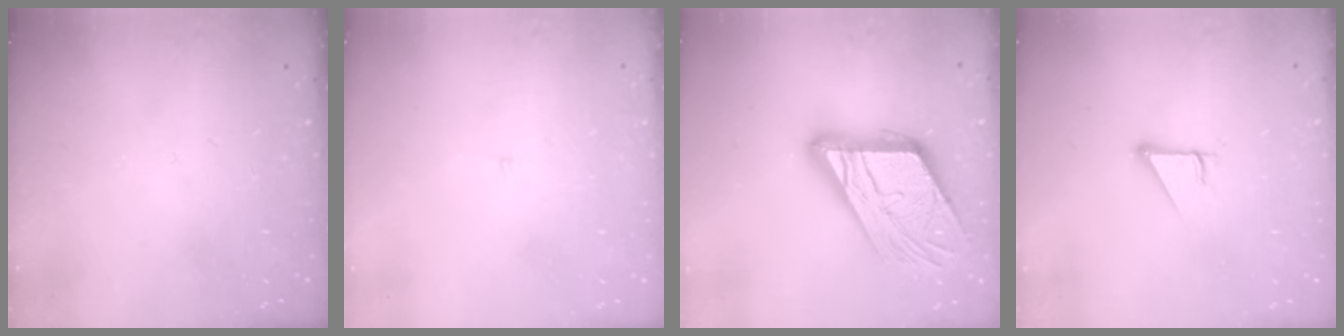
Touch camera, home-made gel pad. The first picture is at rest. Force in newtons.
{"total": 2.1, "press": 2.1, "slide": 0.2}
{"total": 20.3, "press": 20.2, "slide": 2.2}
{"total": 2.9, "press": 2.9, "slide": 0.1}